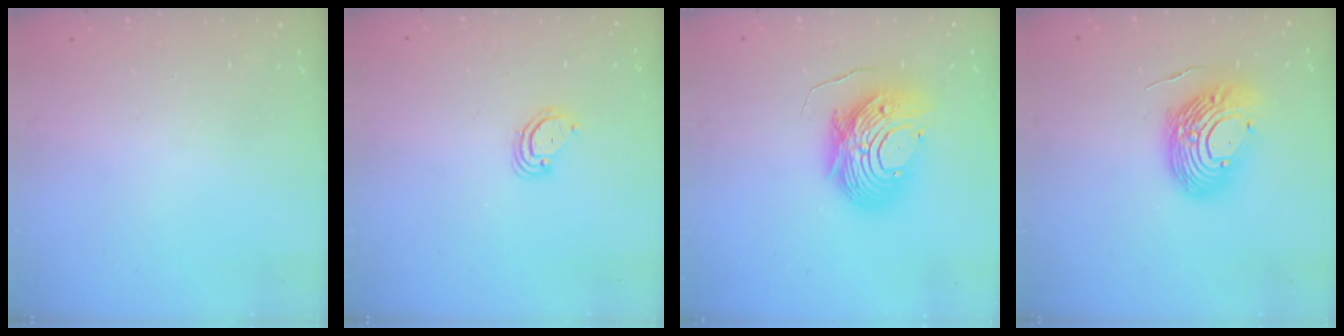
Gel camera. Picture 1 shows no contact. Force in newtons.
{"total": 3.8, "press": 3.8, "slide": 0.3}
{"total": 12.9, "press": 12.8, "slide": 1.1}
{"total": 14.9, "press": 14.8, "slide": 1.6}